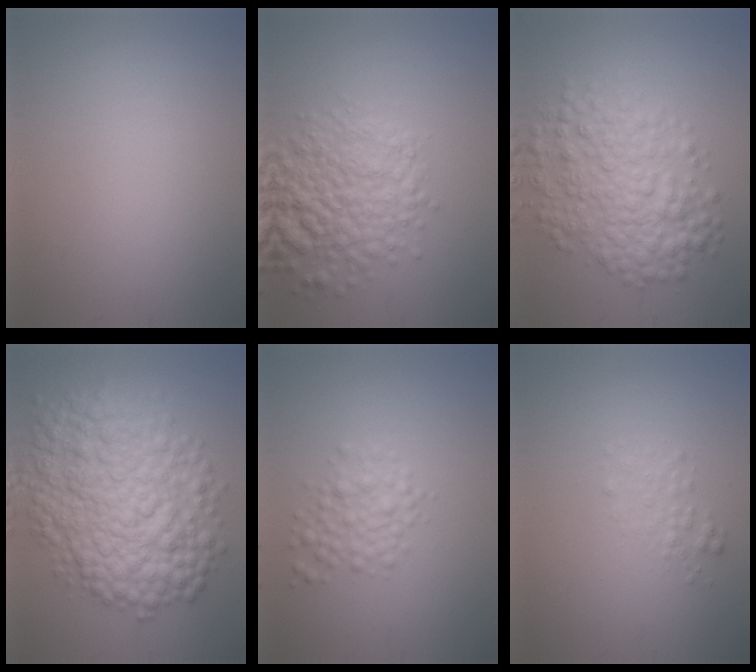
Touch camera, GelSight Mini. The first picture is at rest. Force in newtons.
{"total": 6.9, "press": 6.9, "slide": 0.4}
{"total": 6.7, "press": 6.7, "slide": 0.1}
{"total": 11.1, "press": 11.1, "slide": 0.1}
{"total": 2.8, "press": 2.8, "slide": 0.1}
{"total": 1.4, "press": 1.4, "slide": 0.1}